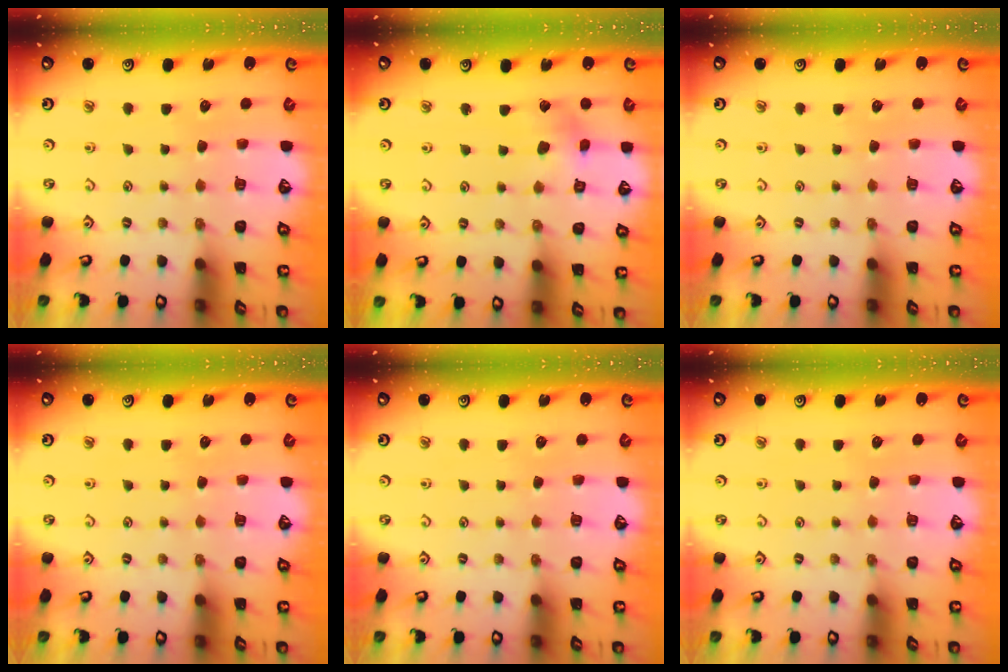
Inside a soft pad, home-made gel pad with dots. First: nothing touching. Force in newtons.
{"total": 5.4, "press": 5.3, "slide": 0.7}
{"total": 0.0}
{"total": 0.0}
{"total": 0.0}
{"total": 0.0}